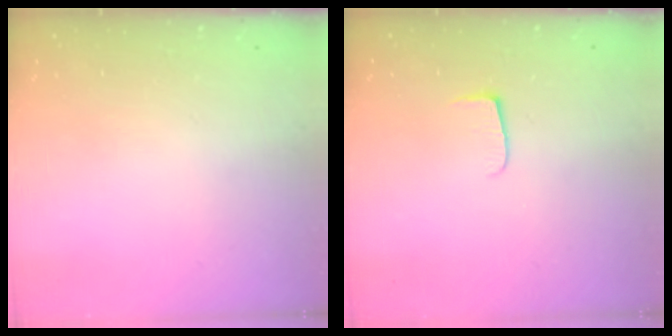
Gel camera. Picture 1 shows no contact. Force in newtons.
{"total": 5.6, "press": 5.5, "slide": 0.7}